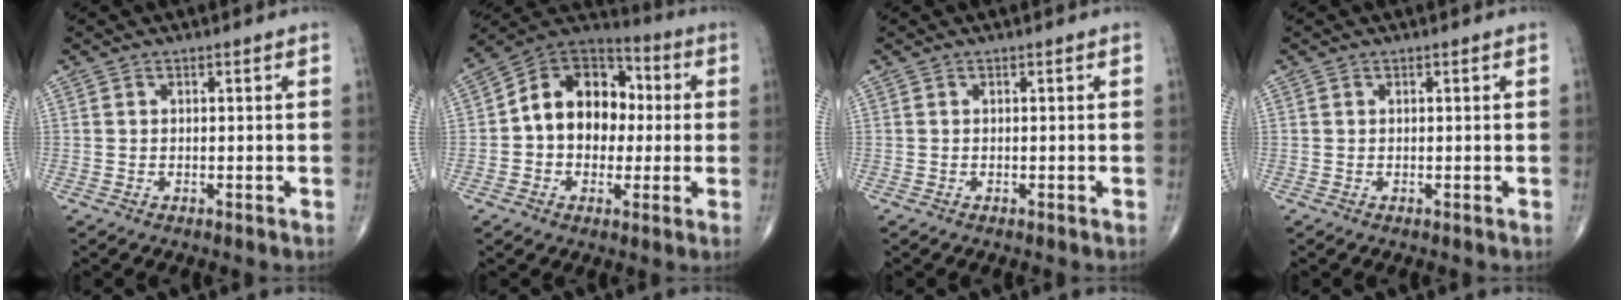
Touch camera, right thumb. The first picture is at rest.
{"total": 15.7, "force": [0.7, 11.7, 10.5], "torque": [-0.121, 0.037, -0.001]}
{"total": 0.0}
{"total": 0.0}